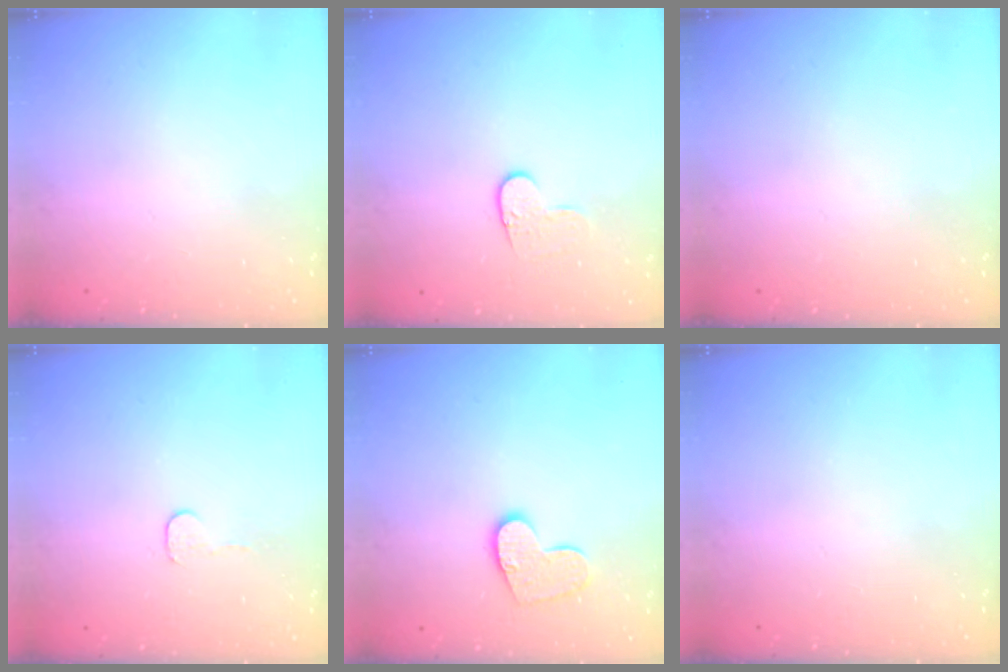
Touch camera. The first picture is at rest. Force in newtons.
{"total": 5.8, "press": 5.7, "slide": 0.4}
{"total": 0.0}
{"total": 3.0, "press": 3.0, "slide": 0.3}
{"total": 10.4, "press": 10.4, "slide": 0.7}
{"total": 0.0}